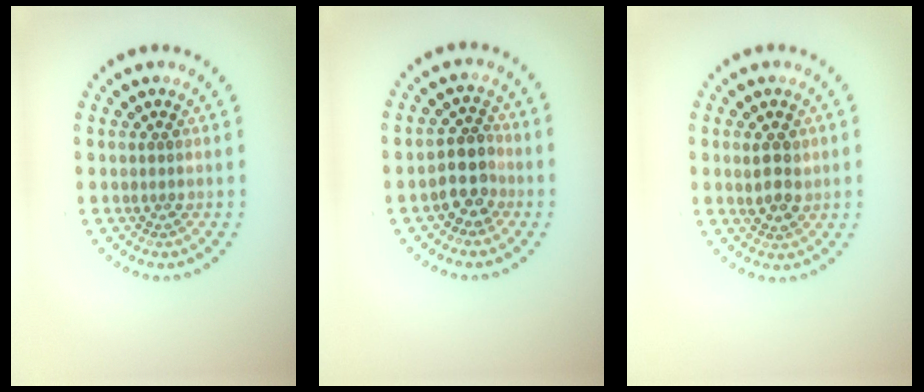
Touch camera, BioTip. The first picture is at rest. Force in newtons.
{"total": 2.7, "press": 2.5, "slide": 1.2}
{"total": 2.4, "press": 2.3, "slide": 0.5}